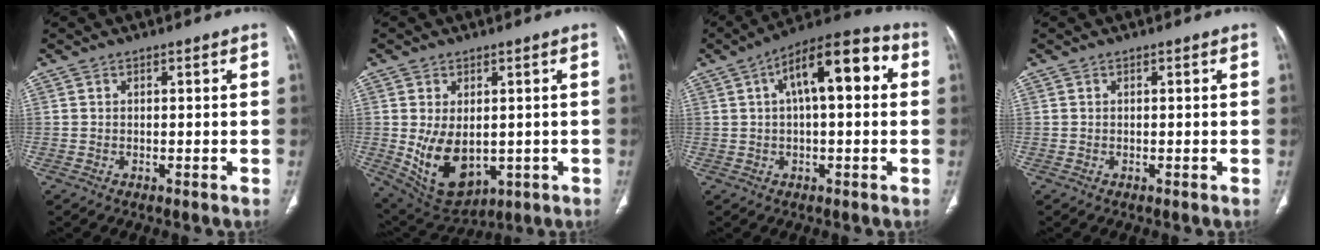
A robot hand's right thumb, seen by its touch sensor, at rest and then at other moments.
{"total": 12.0, "force": [-1.1, 7.6, 9.2], "torque": [-0.142, -0.013, 0.013]}
{"total": 14.7, "force": [3.5, 5.9, 13.0], "torque": [-0.184, 0.037, 0.045]}
{"total": 0.0}